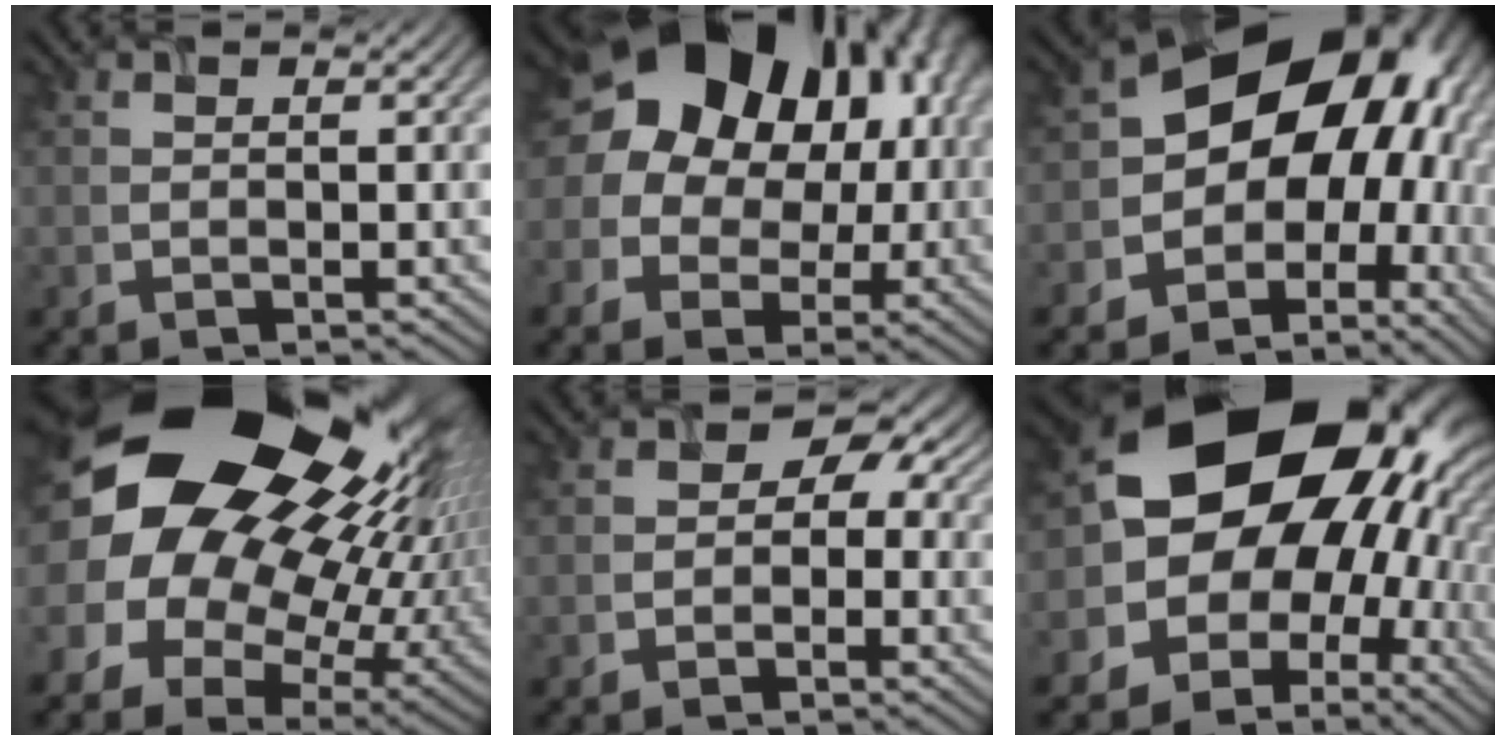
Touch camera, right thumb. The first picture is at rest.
{"total": 22.1, "force": [4.9, 18.2, 11.5], "torque": [-0.223, 0.030, 0.057]}
{"total": 17.9, "force": [0.3, 13.8, 11.5], "torque": [-0.162, -0.038, 0.030]}
{"total": 24.2, "force": [7.9, 17.5, 14.7], "torque": [-0.318, 0.006, 0.150]}
{"total": 5.5, "force": [0.3, 4.5, 3.2], "torque": [-0.023, 0.006, -0.022]}
{"total": 19.4, "force": [2.0, 15.7, 11.2], "torque": [-0.159, -0.028, 0.048]}